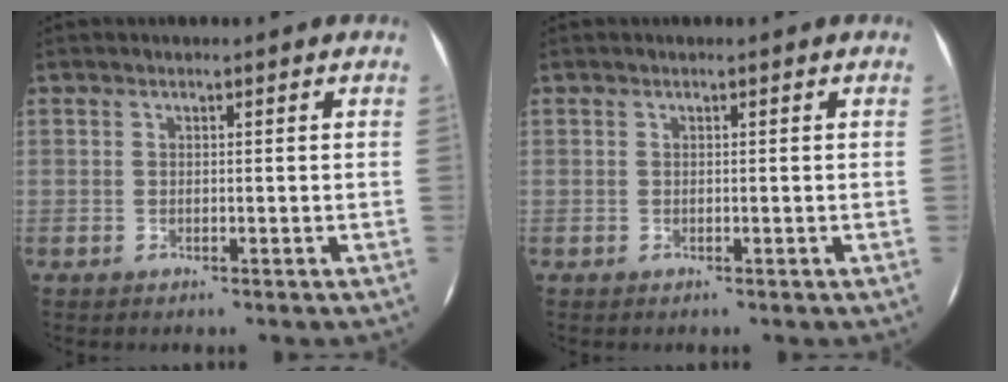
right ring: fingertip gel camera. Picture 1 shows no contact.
{"total": 0.0}